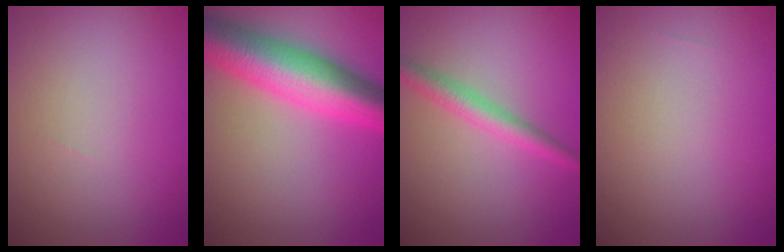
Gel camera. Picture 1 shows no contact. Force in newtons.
{"total": 9.2, "press": 9.2, "slide": 0.3}
{"total": 2.7, "press": 2.7, "slide": 0.1}
{"total": 0.0}